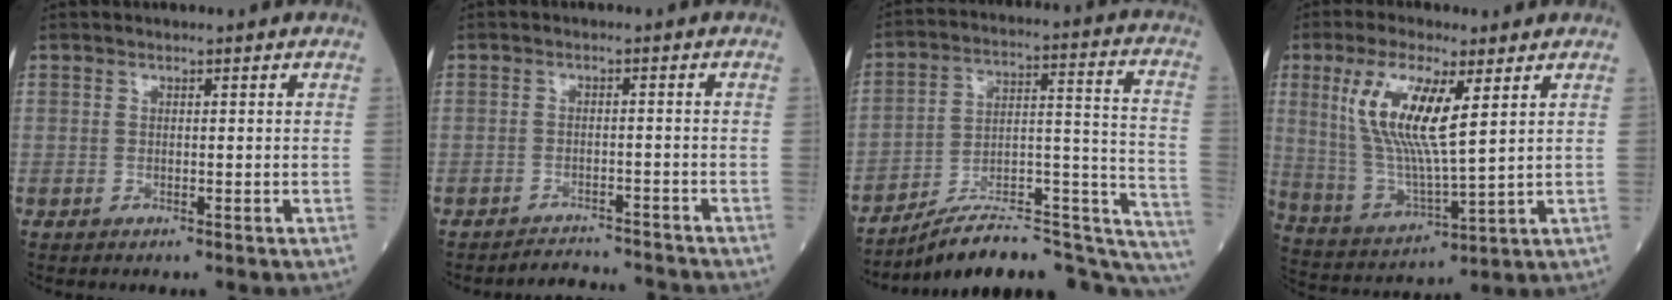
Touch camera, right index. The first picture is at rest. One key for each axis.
{"total": 4.9, "fx": -4.9, "fy": 0.0, "fz": -0.5, "tx": 0.010, "ty": 0.009, "tz": -0.073}
{"total": 24.6, "fx": -21.5, "fy": 4.4, "fz": 11.1, "tx": -0.083, "ty": 0.051, "tz": -0.305}
{"total": 12.8, "fx": 4.4, "fy": 2.6, "fz": 11.8, "tx": -0.255, "ty": -0.002, "tz": 0.089}